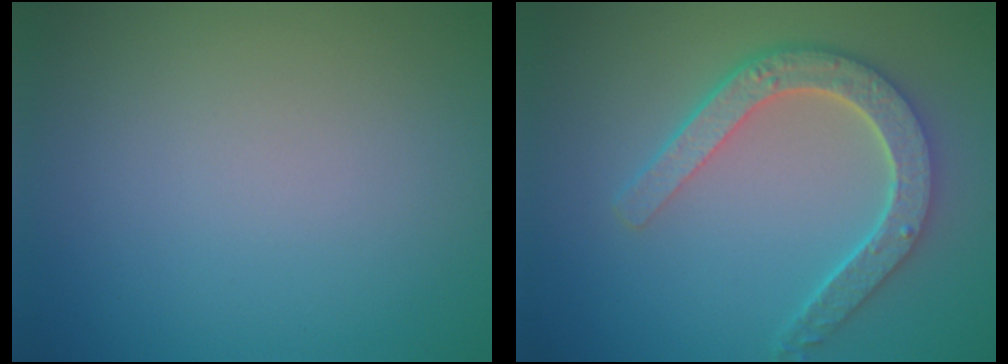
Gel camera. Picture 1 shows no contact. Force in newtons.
{"total": 5.1, "press": 4.0, "slide": 3.2}